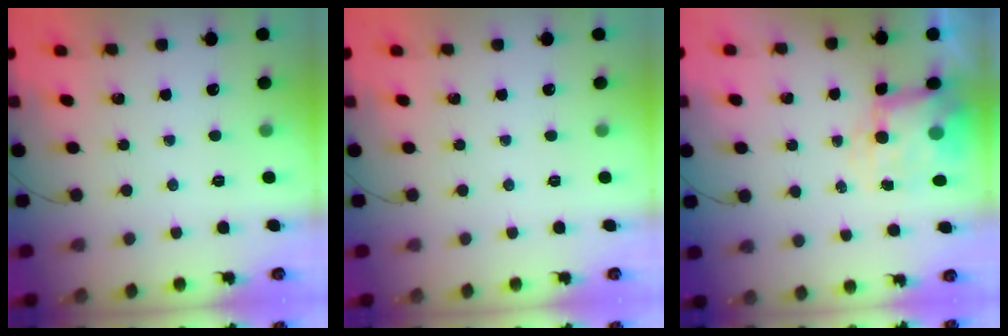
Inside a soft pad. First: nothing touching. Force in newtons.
{"total": 0.0}
{"total": 7.6, "press": 7.4, "slide": 1.7}